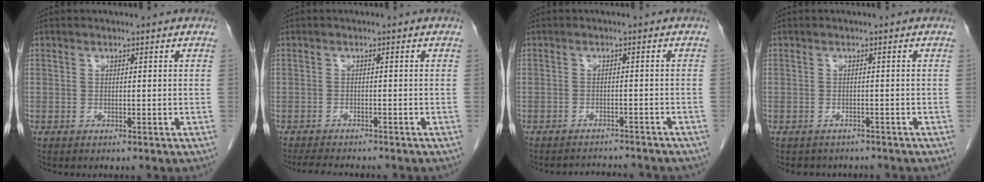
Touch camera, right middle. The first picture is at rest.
{"total": 5.9, "force": [-5.3, 0.9, 2.3], "torque": [-0.038, -0.015, -0.081]}
{"total": 7.0, "force": [-6.7, 1.4, 1.7], "torque": [-0.018, 0.001, -0.077]}
{"total": 3.6, "force": [-3.2, 1.6, 0.4], "torque": [-0.013, 0.000, -0.039]}